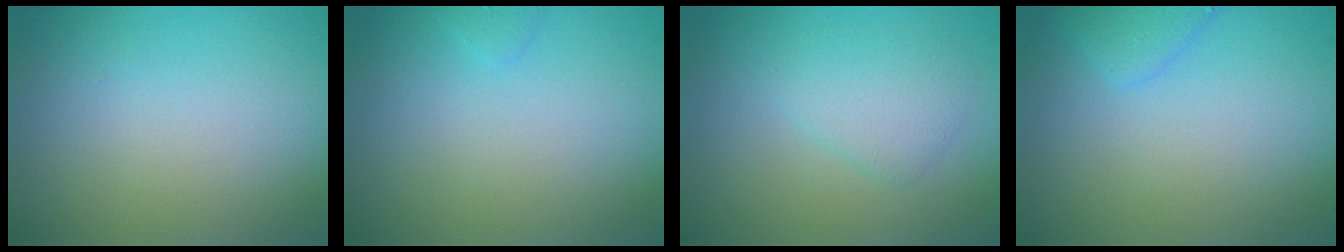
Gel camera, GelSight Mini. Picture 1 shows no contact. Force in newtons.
{"total": 0.5, "press": 0.5, "slide": 0.1}
{"total": 2.2, "press": 2.2, "slide": 0.0}
{"total": 1.7, "press": 1.7, "slide": 0.1}